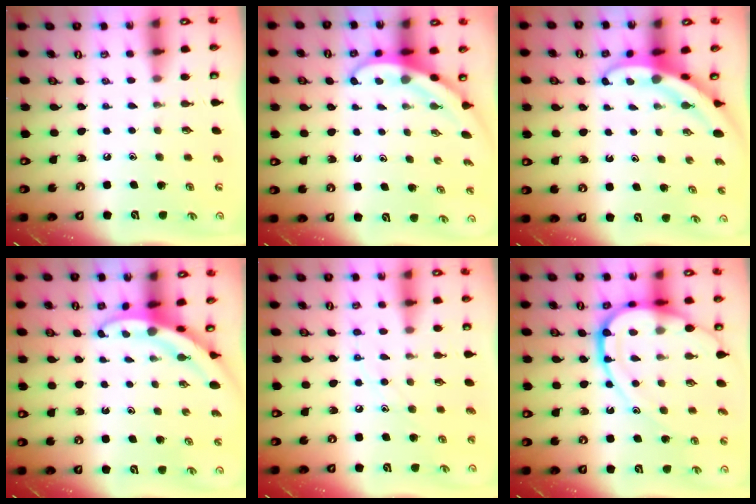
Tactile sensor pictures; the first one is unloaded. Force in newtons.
{"total": 3.8, "press": 3.8, "slide": 0.3}
{"total": 3.9, "press": 3.8, "slide": 0.6}
{"total": 3.3, "press": 3.3, "slide": 0.2}
{"total": 8.5, "press": 8.4, "slide": 0.7}
{"total": 17.0, "press": 16.9, "slide": 2.0}